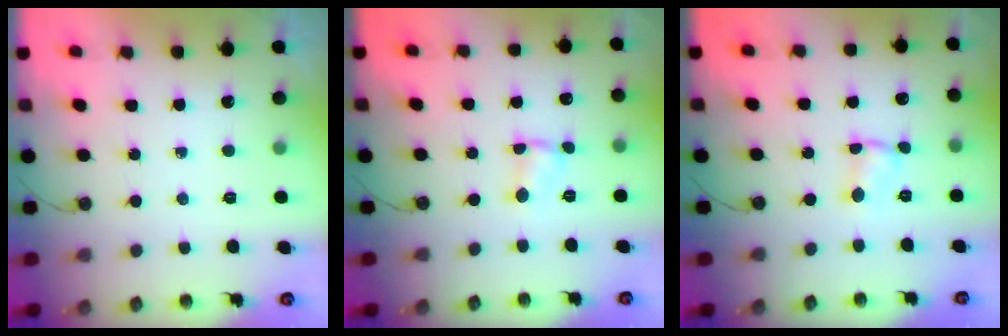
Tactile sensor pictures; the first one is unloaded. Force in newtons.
{"total": 1.7, "press": 1.6, "slide": 0.2}
{"total": 2.5, "press": 2.5, "slide": 0.1}